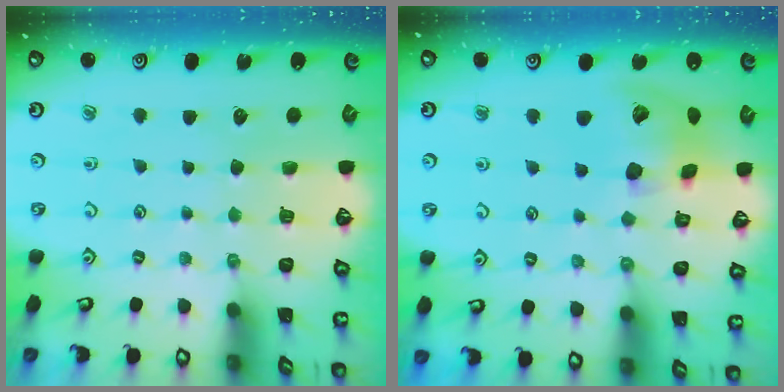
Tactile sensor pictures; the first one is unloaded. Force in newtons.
{"total": 13.4, "press": 13.3, "slide": 2.0}